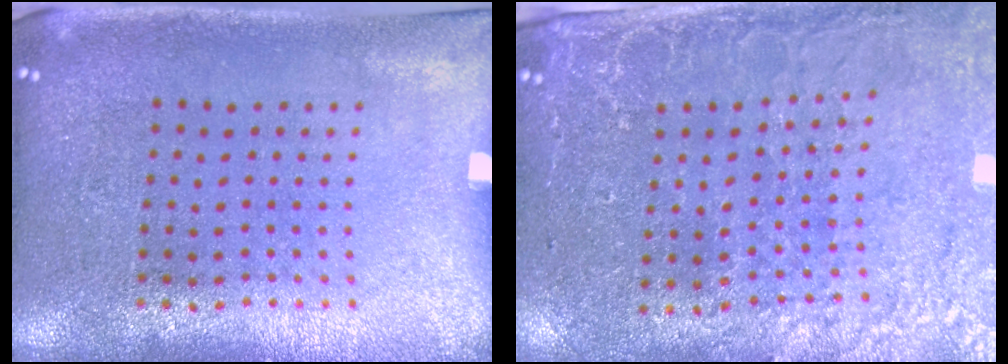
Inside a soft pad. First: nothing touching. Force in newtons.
{"total": 3.0, "press": 2.8, "slide": 1.1}